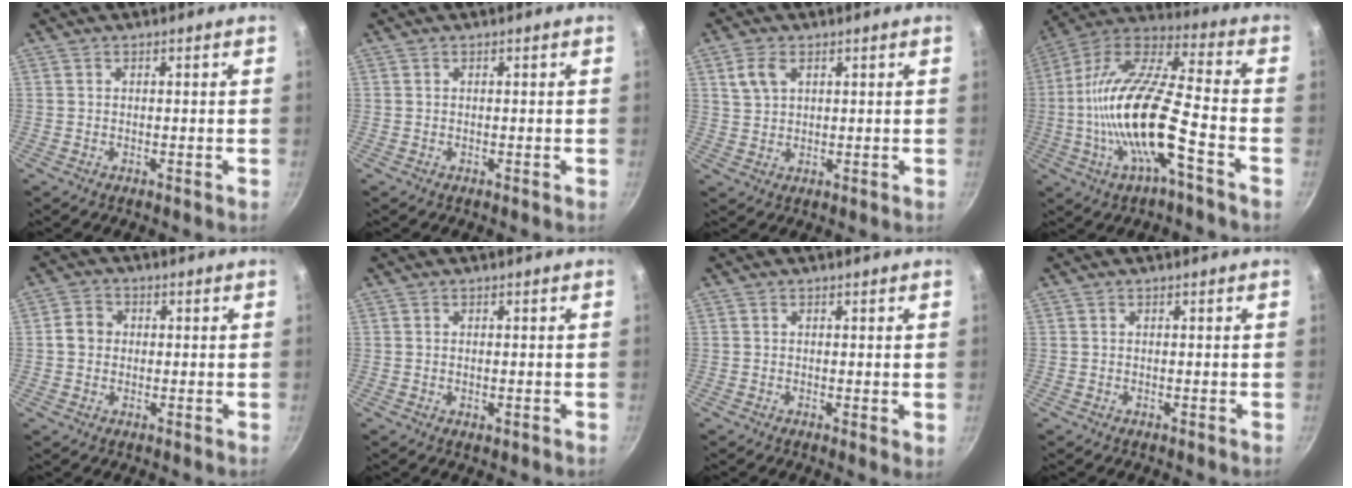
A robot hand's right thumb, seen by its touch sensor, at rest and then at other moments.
{"total": 0.0}
{"total": 4.5, "force": [2.0, 2.9, 2.9], "torque": [-0.046, 0.000, 0.042]}
{"total": 20.7, "force": [-5.6, 6.1, 18.9], "torque": [-0.359, 0.042, -0.120]}
{"total": 3.9, "force": [0.1, 3.5, 1.8], "torque": [-0.015, 0.010, -0.007]}
{"total": 1.0, "force": [-0.2, 0.5, 0.8], "torque": [-0.013, -0.001, -0.001]}
{"total": 1.3, "force": [0.3, 0.5, 1.1], "torque": [-0.014, -0.004, 0.003]}
{"total": 0.0}